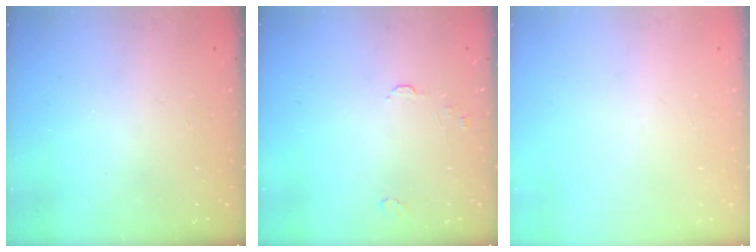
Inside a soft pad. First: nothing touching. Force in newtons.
{"total": 4.6, "press": 4.6, "slide": 0.4}
{"total": 0.0}